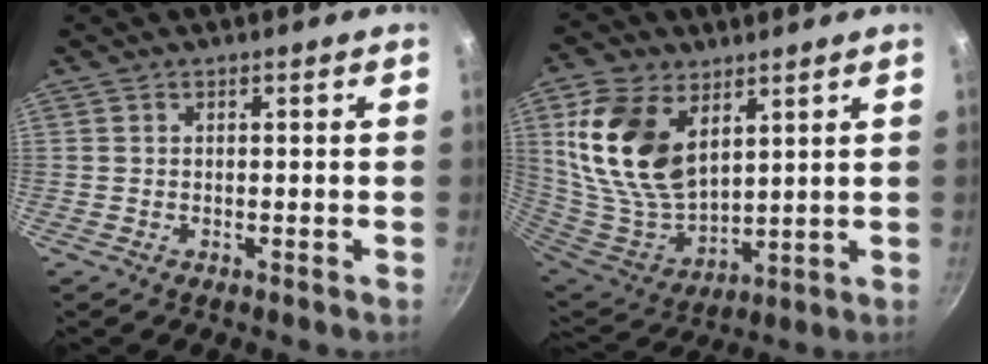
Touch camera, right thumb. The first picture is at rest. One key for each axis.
{"total": 19.2, "fx": 7.1, "fy": 11.7, "fz": 13.4, "tx": -0.252, "ty": -0.041, "tz": 0.152}